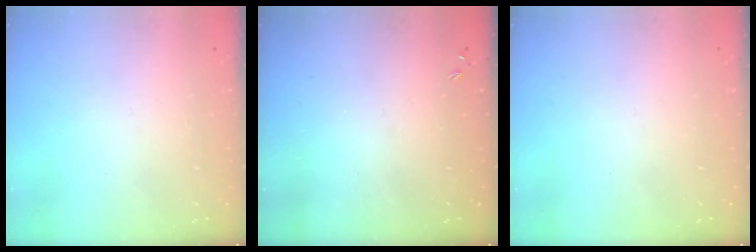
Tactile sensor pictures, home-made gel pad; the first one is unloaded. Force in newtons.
{"total": 0.0}
{"total": 0.0}